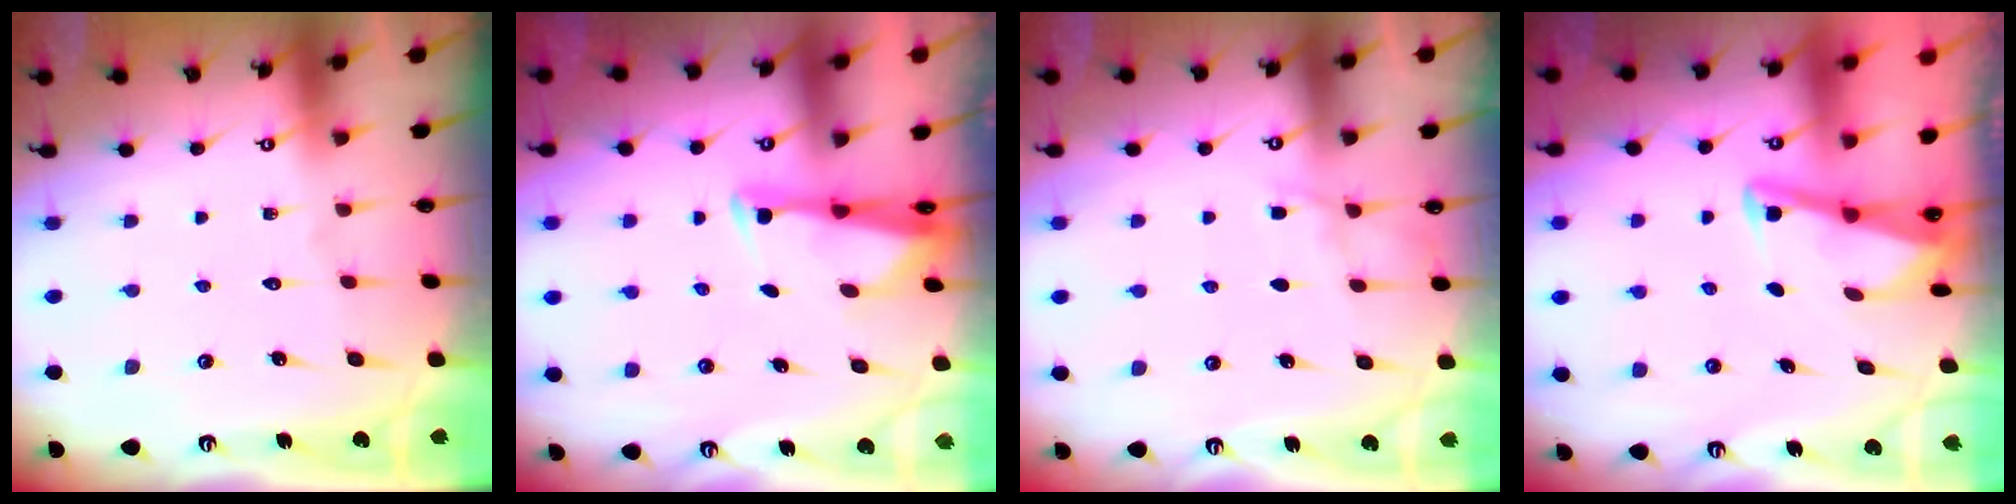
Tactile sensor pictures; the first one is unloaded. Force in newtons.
{"total": 2.9, "press": 2.8, "slide": 0.7}
{"total": 4.0, "press": 4.0, "slide": 0.5}
{"total": 3.3, "press": 3.3, "slide": 0.3}